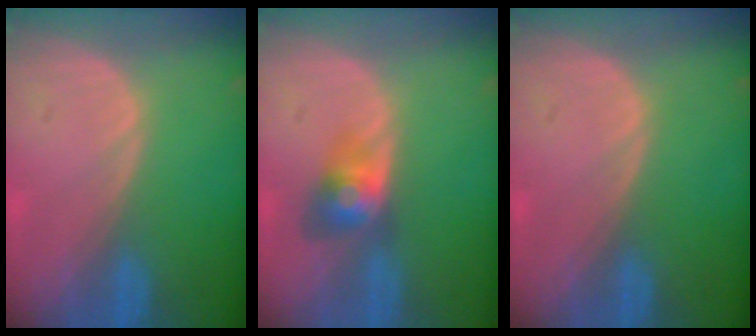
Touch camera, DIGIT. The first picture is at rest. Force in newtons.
{"total": 4.0, "press": 4.0, "slide": 0.3}
{"total": 0.0}